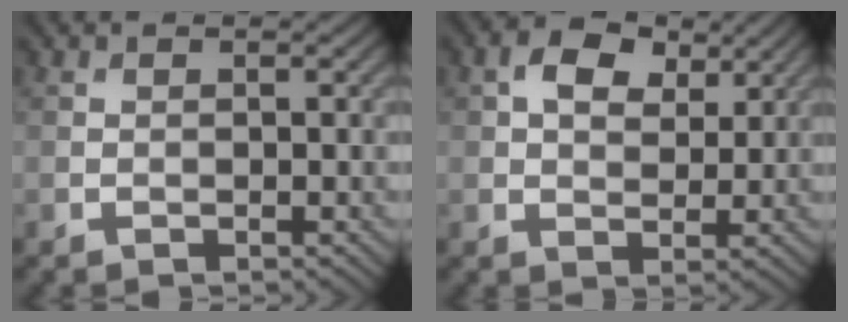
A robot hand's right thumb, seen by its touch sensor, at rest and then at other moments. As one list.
[{"total": 5.5, "force": [2.3, 3.6, 3.5], "torque": [-0.063, 0.002, 0.035]}]